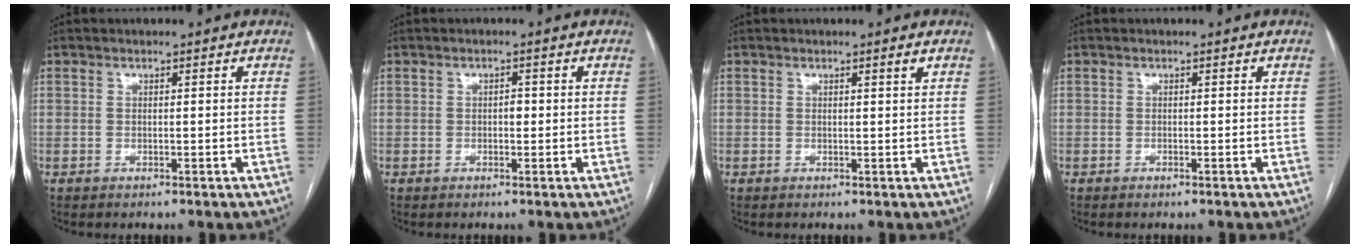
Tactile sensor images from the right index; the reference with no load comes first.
{"total": 1.1, "force": [-0.1, 0.7, 0.9], "torque": [-0.012, 0.003, -0.001]}
{"total": 0.8, "force": [0.5, -0.1, 0.7], "torque": [-0.012, -0.002, 0.010]}
{"total": 0.0}